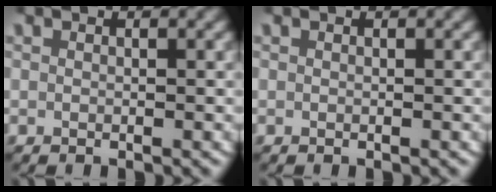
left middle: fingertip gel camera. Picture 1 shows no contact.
{"total": 0.0}